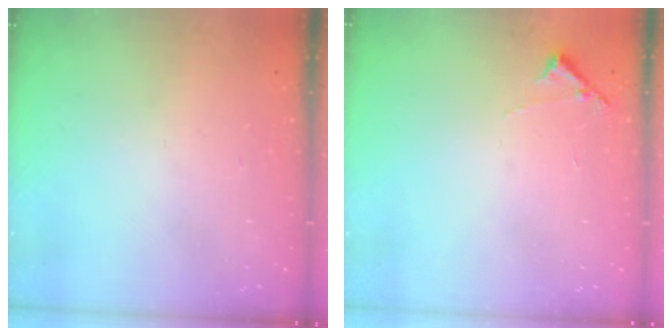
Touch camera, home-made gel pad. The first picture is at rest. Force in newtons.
{"total": 5.7, "press": 5.7, "slide": 0.3}